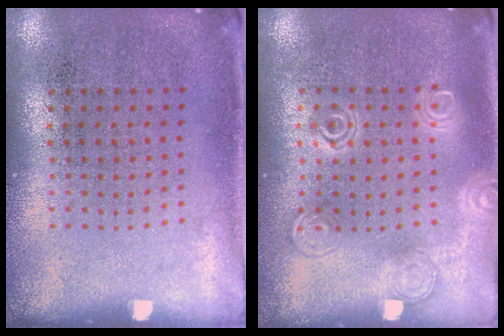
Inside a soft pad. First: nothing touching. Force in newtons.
{"total": 1.2, "press": 1.2, "slide": 0.1}